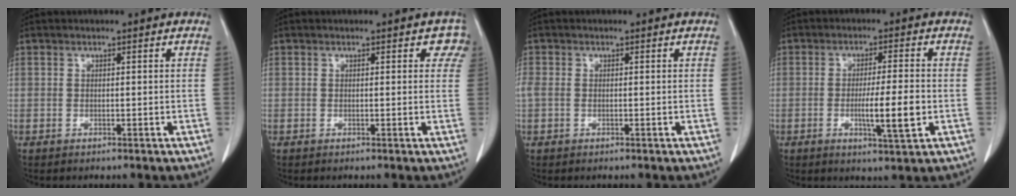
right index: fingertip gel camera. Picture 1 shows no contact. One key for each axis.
{"total": 2.5, "fx": 1.5, "fy": 1.6, "fz": 1.2, "tx": 0.008, "ty": 0.005, "tz": 0.004}
{"total": 1.5, "fx": -0.1, "fy": 1.0, "fz": 1.1, "tx": -0.043, "ty": 0.011, "tz": 0.002}
{"total": 7.0, "fx": -1.6, "fy": 0.0, "fz": 6.8, "tx": -0.113, "ty": -0.012, "tz": -0.026}